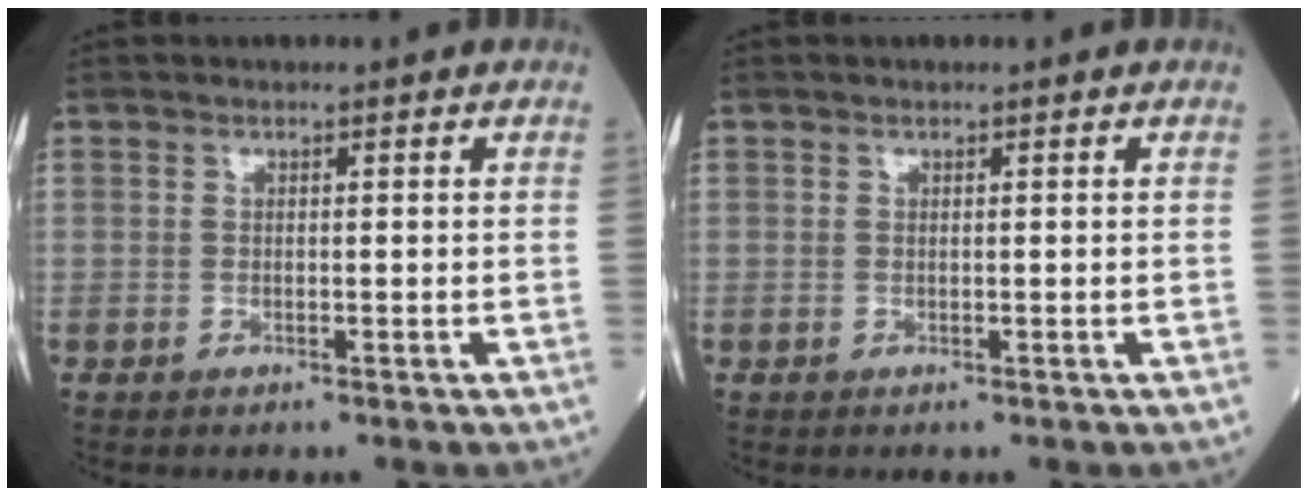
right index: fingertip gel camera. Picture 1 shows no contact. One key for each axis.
{"total": 0.0}